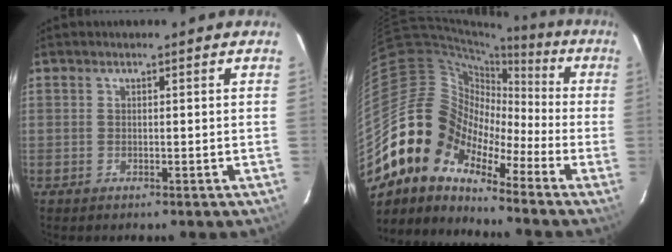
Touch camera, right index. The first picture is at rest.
{"total": 11.9, "force": [-8.3, 7.4, 4.4], "torque": [-0.069, 0.025, -0.183]}